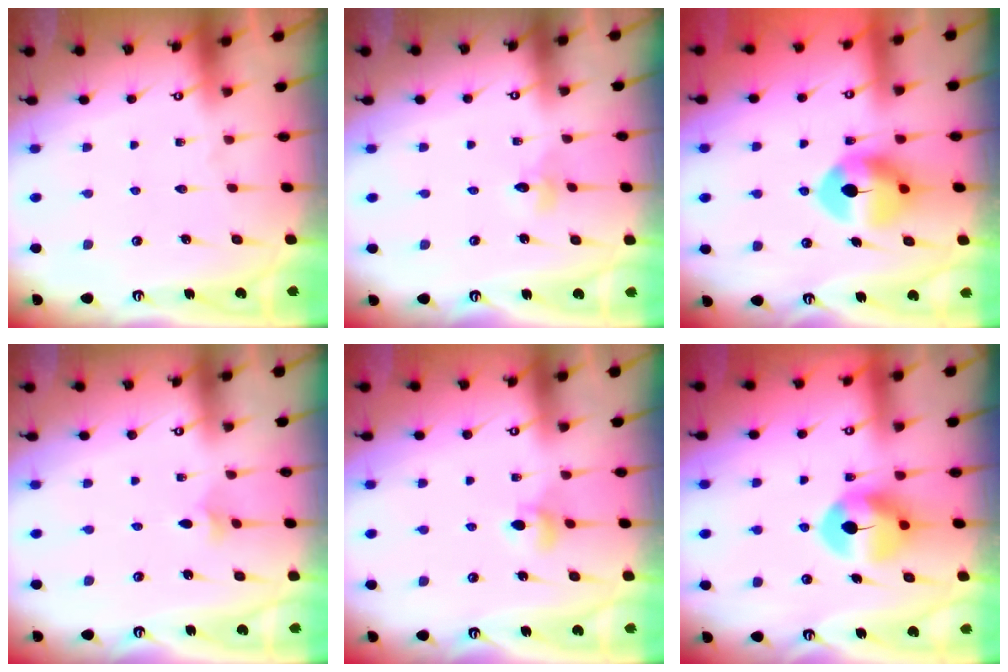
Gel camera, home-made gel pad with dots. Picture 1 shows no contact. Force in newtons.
{"total": 3.6, "press": 3.5, "slide": 0.4}
{"total": 10.5, "press": 10.4, "slide": 1.0}
{"total": 2.3, "press": 2.3, "slide": 0.5}
{"total": 5.0, "press": 4.9, "slide": 0.8}
{"total": 7.4, "press": 7.3, "slide": 1.1}